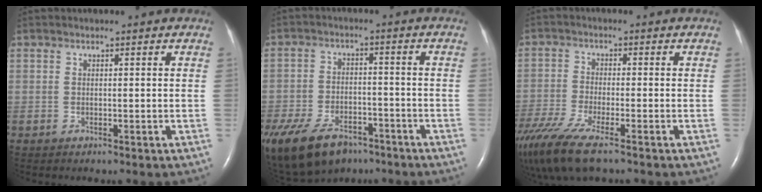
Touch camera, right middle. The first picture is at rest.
{"total": 20.0, "force": [-12.9, 11.3, 10.3], "torque": [-0.299, -0.034, -0.204]}
{"total": 12.3, "force": [-8.9, 2.4, 8.2], "torque": [-0.177, -0.030, -0.160]}